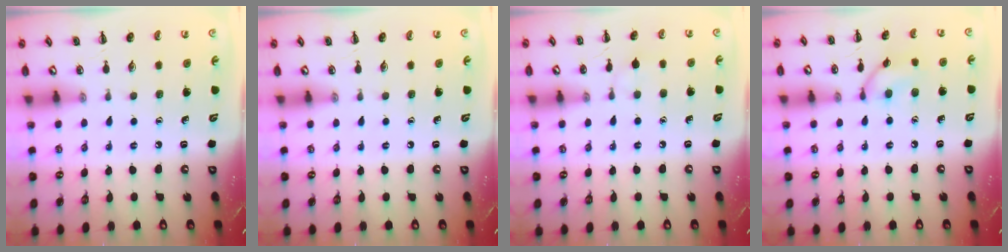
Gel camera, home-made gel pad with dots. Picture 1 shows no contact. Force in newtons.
{"total": 0.0}
{"total": 5.4, "press": 5.1, "slide": 1.6}
{"total": 8.8, "press": 8.7, "slide": 0.5}